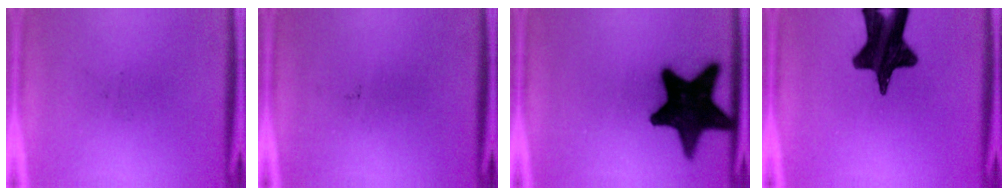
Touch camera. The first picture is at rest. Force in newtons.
{"total": 0.0}
{"total": 19.8}
{"total": 16.5}